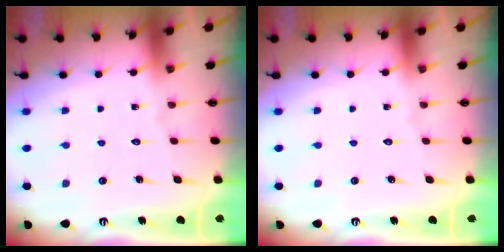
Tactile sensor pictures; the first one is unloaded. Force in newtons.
{"total": 0.0}